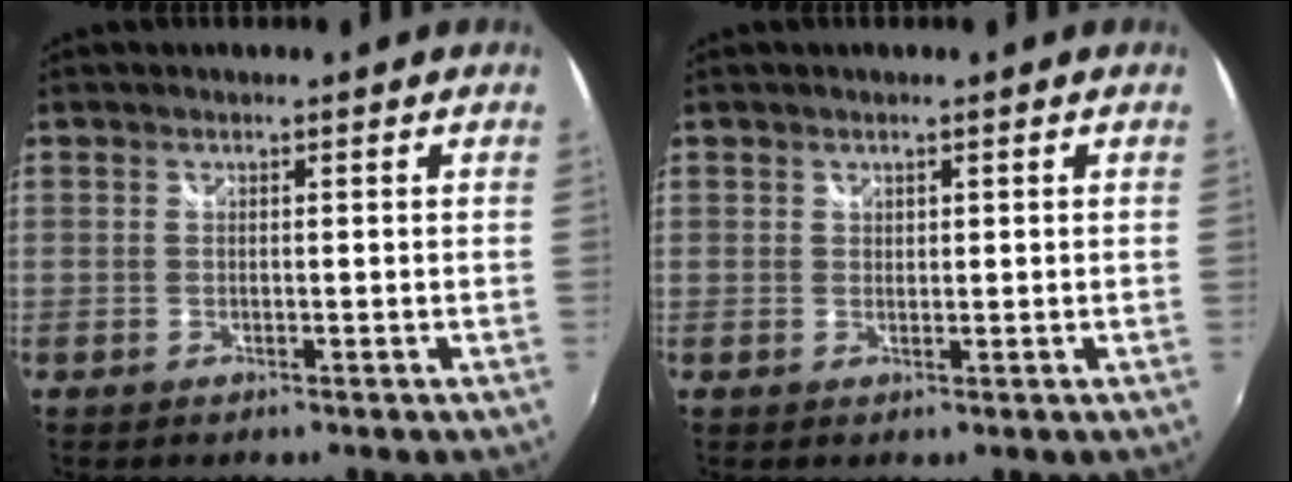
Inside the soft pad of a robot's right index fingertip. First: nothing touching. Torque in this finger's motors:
{"motor_torque": [0.59, 0.48, 0.07, 0.00]}